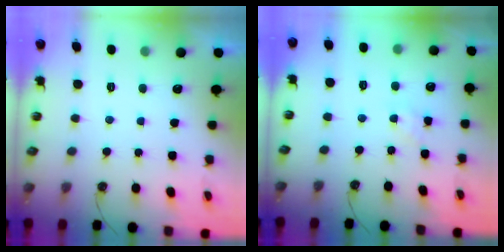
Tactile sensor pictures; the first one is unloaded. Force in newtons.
{"total": 2.1, "press": 2.1, "slide": 0.4}